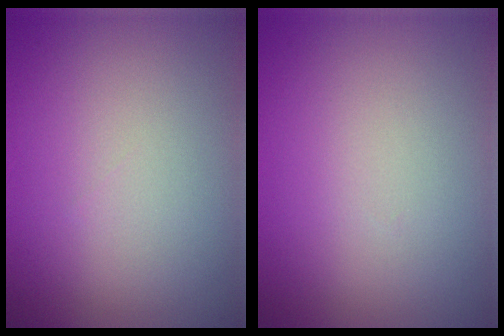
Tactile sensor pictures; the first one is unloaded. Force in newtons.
{"total": 0.0}